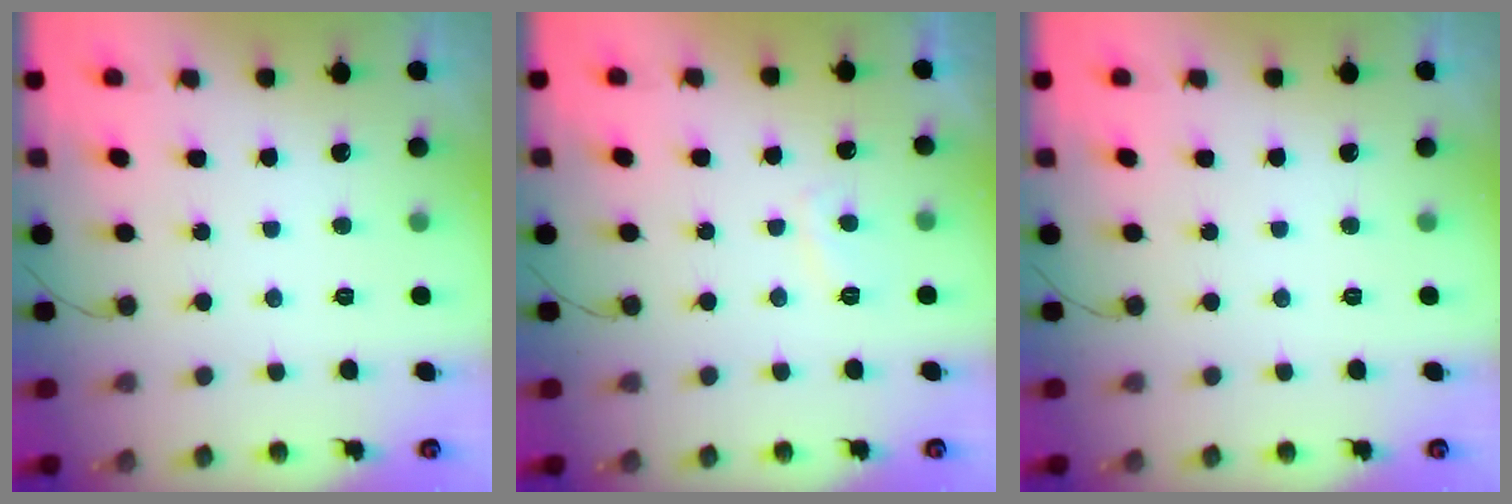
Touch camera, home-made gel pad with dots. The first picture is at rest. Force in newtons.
{"total": 3.1, "press": 3.0, "slide": 0.8}
{"total": 0.0}